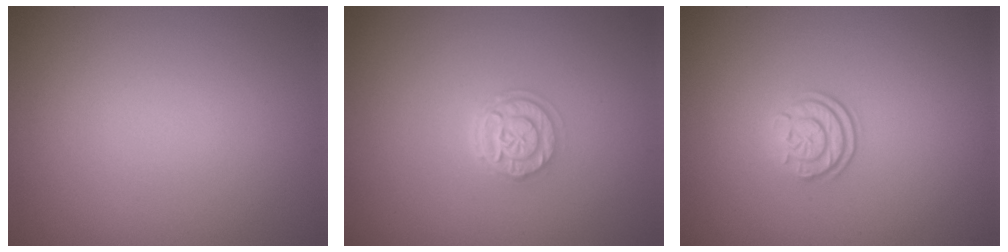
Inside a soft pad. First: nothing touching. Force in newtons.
{"total": 2.7, "press": 2.2, "slide": 1.6}
{"total": 2.4, "press": 1.8, "slide": 1.5}